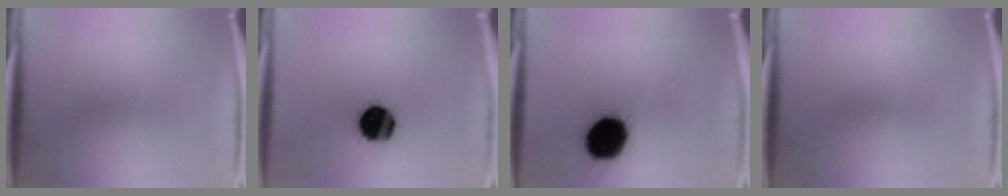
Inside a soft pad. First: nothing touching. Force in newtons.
{"total": 16.9}
{"total": 18.1}
{"total": 0.0}